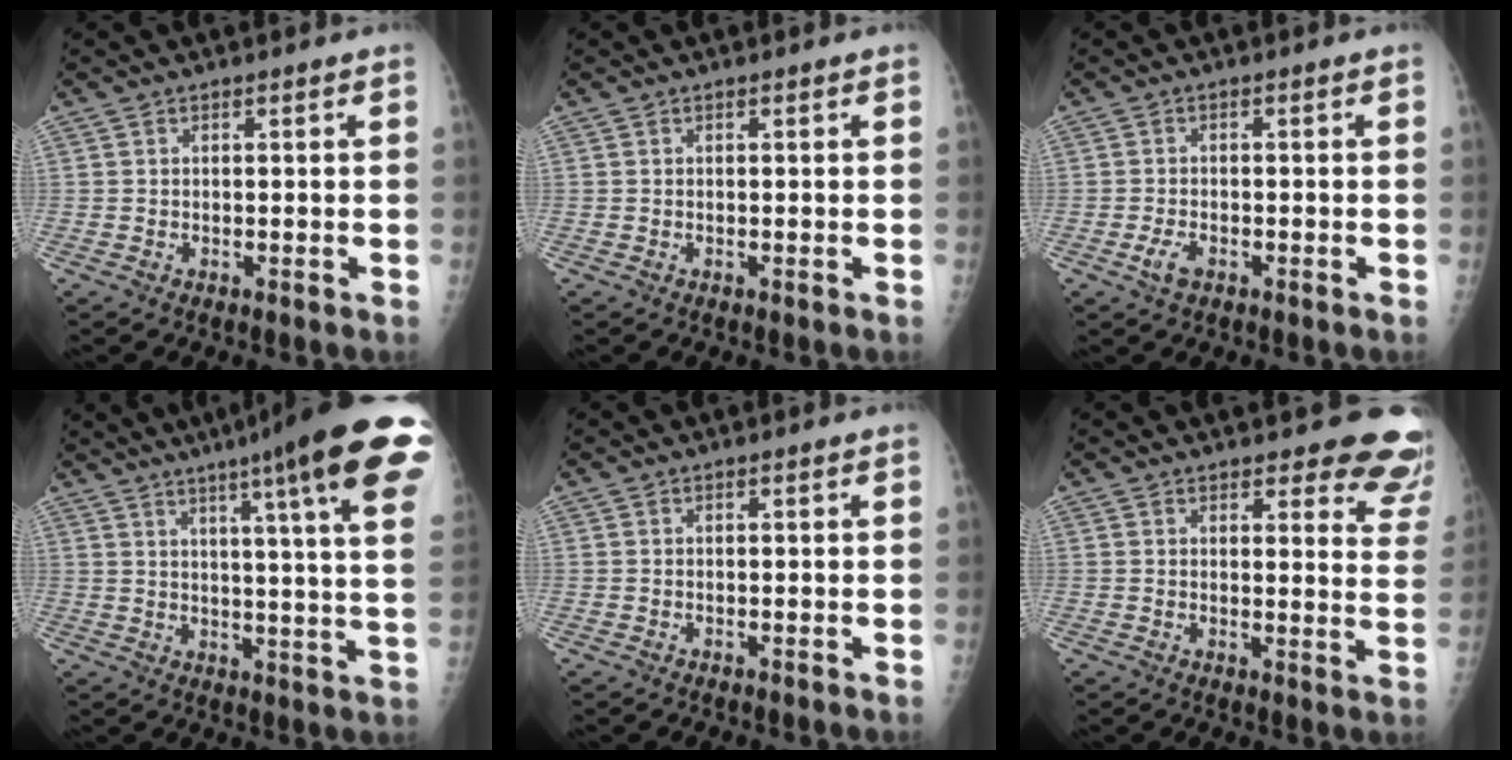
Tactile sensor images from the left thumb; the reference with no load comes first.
{"total": 0.0}
{"total": 2.8, "force": [-1.4, 1.5, 1.9], "torque": [-0.039, 0.003, -0.025]}
{"total": 23.3, "force": [13.3, 2.0, 19.0], "torque": [-0.235, -0.037, 0.160]}
{"total": 0.0}
{"total": 12.0, "force": [10.8, 3.4, 4.0], "torque": [0.005, -0.077, 0.095]}